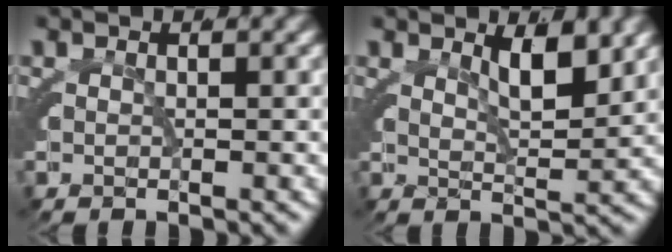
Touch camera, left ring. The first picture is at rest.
{"total": 2.4, "force": [1.6, 0.3, 1.7], "torque": [-0.024, -0.001, 0.027]}